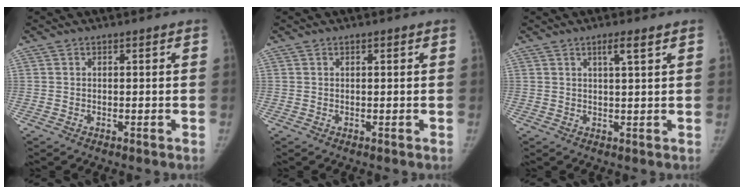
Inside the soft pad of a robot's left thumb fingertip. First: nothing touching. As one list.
[{"total": 0.6, "force": [0.2, 0.2, 0.5], "torque": [-0.010, 0.001, 0.003]}, {"total": 3.0, "force": [1.7, 0.2, 2.5], "torque": [-0.046, -0.008, 0.030]}]